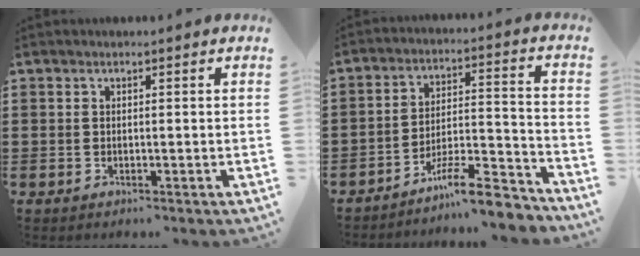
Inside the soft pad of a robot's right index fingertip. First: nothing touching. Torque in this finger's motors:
{"motor_torque": [0.45, 1.09, -0.55, -0.21]}